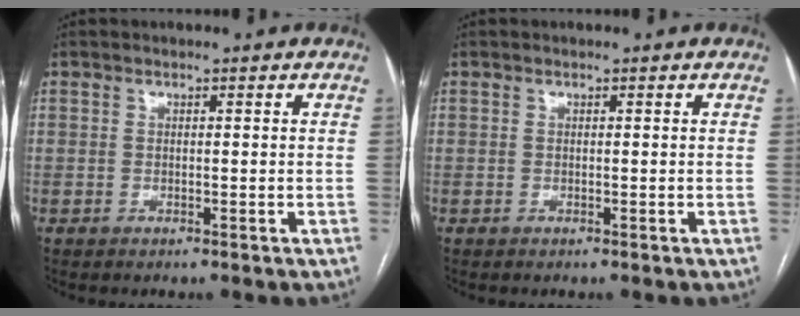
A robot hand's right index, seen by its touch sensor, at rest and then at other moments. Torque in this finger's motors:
{"motor_torque": [0.00, 0.00, 0.00, 0.00]}